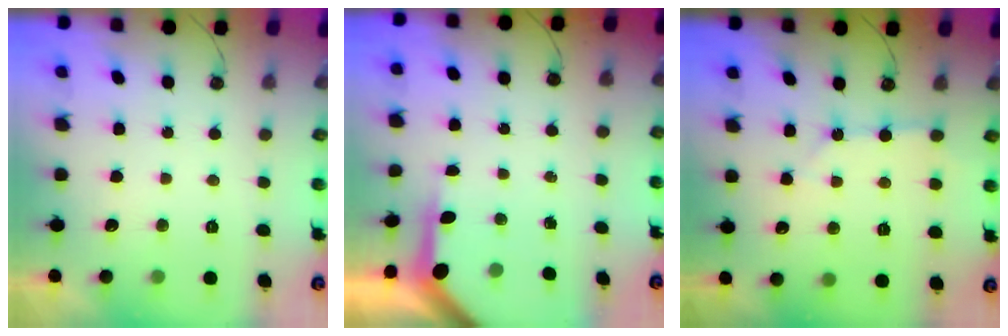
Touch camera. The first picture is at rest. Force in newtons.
{"total": 4.9, "press": 4.9, "slide": 0.4}
{"total": 3.2, "press": 3.1, "slide": 0.4}